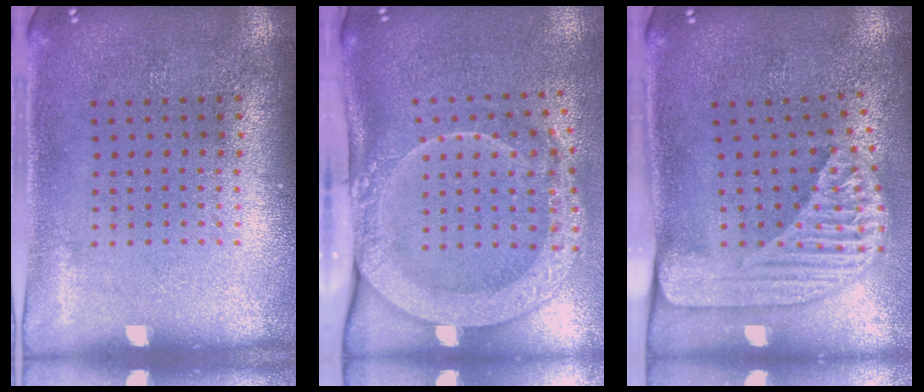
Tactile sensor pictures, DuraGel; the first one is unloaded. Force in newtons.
{"total": 3.0, "press": 2.2, "slide": 2.1}
{"total": 2.4, "press": 1.7, "slide": 1.6}